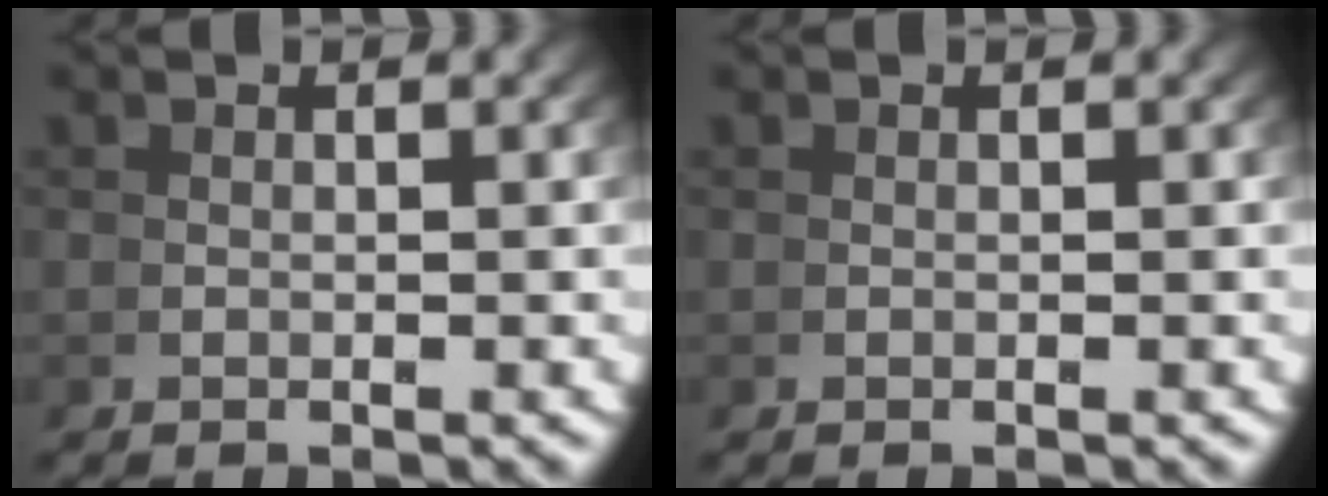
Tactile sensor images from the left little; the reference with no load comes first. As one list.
[{"total": 0.0}]